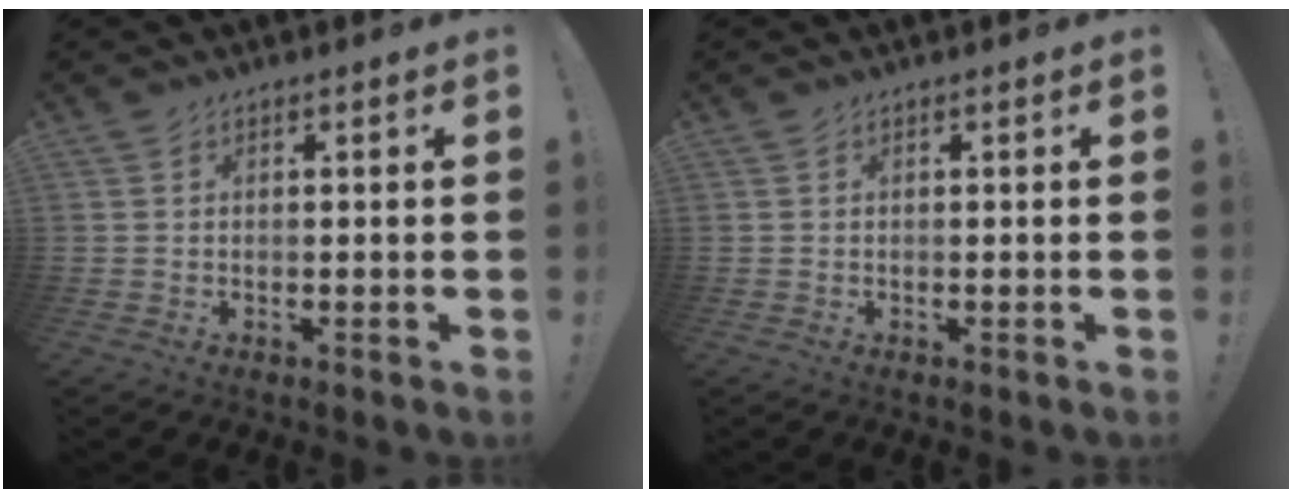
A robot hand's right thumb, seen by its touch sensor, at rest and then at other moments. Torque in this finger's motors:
{"motor_torque": [-0.13, 0.13, -0.01, 0.01, 0.00]}